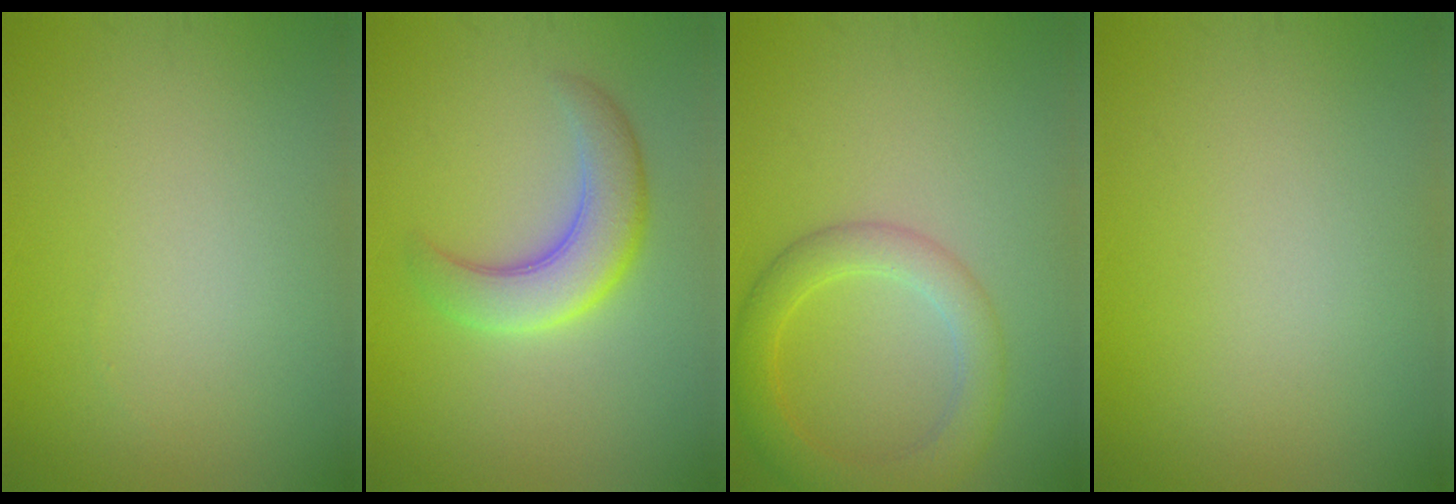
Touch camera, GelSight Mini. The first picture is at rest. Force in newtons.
{"total": 5.1, "press": 5.1, "slide": 0.3}
{"total": 4.5, "press": 4.5, "slide": 0.4}
{"total": 0.0}